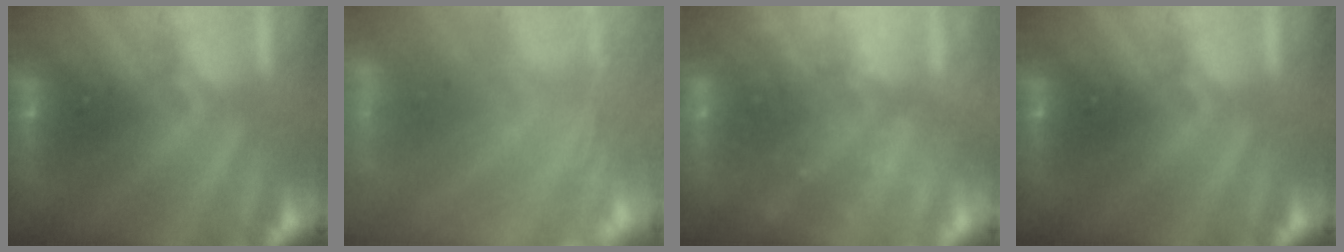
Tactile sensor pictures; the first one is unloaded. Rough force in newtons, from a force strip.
{"total": 10.1}
{"total": 2.3}
{"total": 0.0}